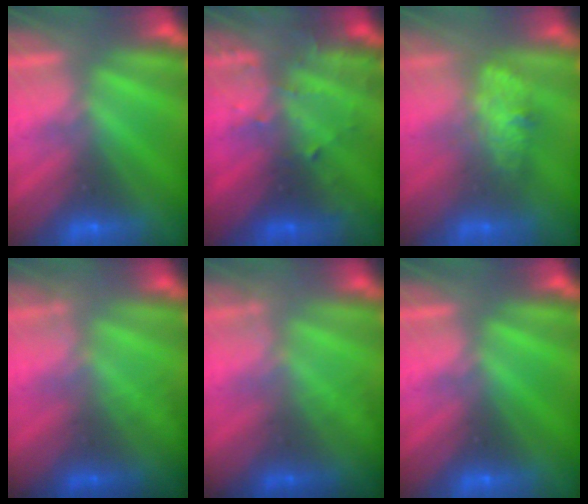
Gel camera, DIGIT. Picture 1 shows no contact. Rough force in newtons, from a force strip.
{"total": 3.7}
{"total": 2.6}
{"total": 1.7}
{"total": 1.7}
{"total": 0.0}